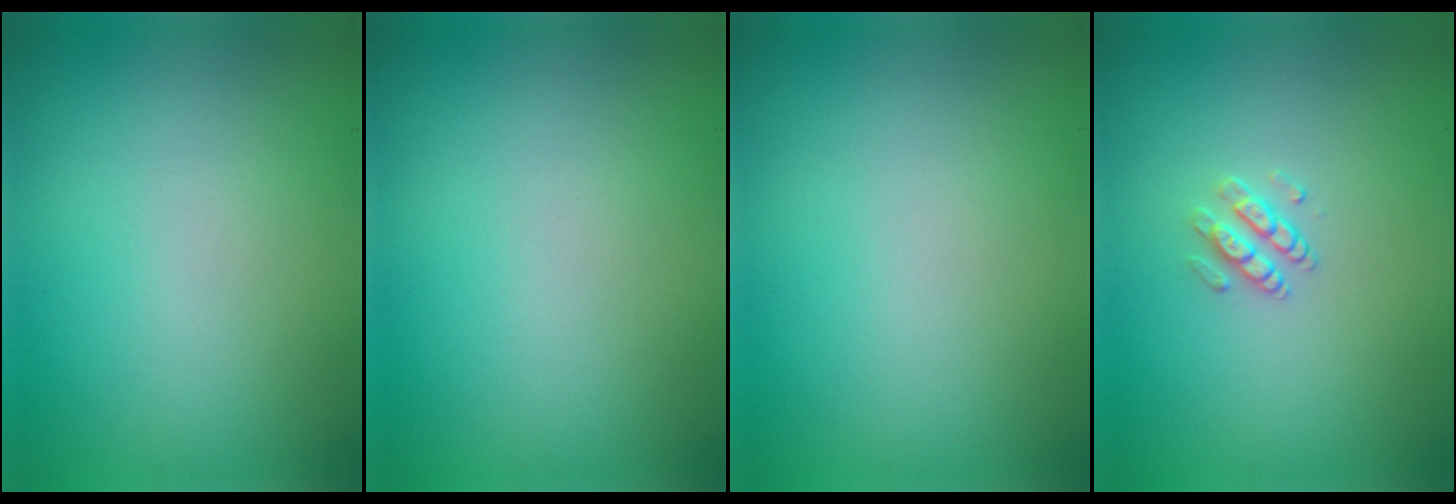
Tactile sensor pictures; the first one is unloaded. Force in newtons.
{"total": 0.0}
{"total": 0.0}
{"total": 1.5, "press": 1.1, "slide": 1.0}